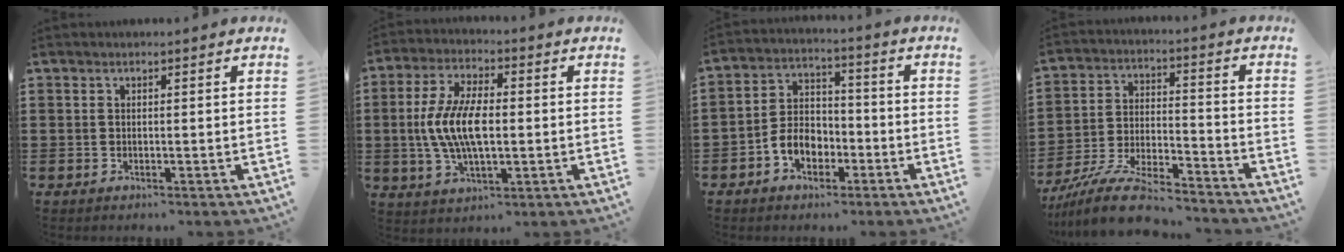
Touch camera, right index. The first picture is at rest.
{"total": 9.5, "force": [-0.5, 4.1, 8.6], "torque": [-0.194, -0.003, -0.017]}
{"total": 5.8, "force": [-2.7, 4.2, 3.0], "torque": [-0.069, 0.011, -0.054]}
{"total": 10.4, "force": [-9.4, 1.2, 4.2], "torque": [-0.090, 0.019, -0.187]}